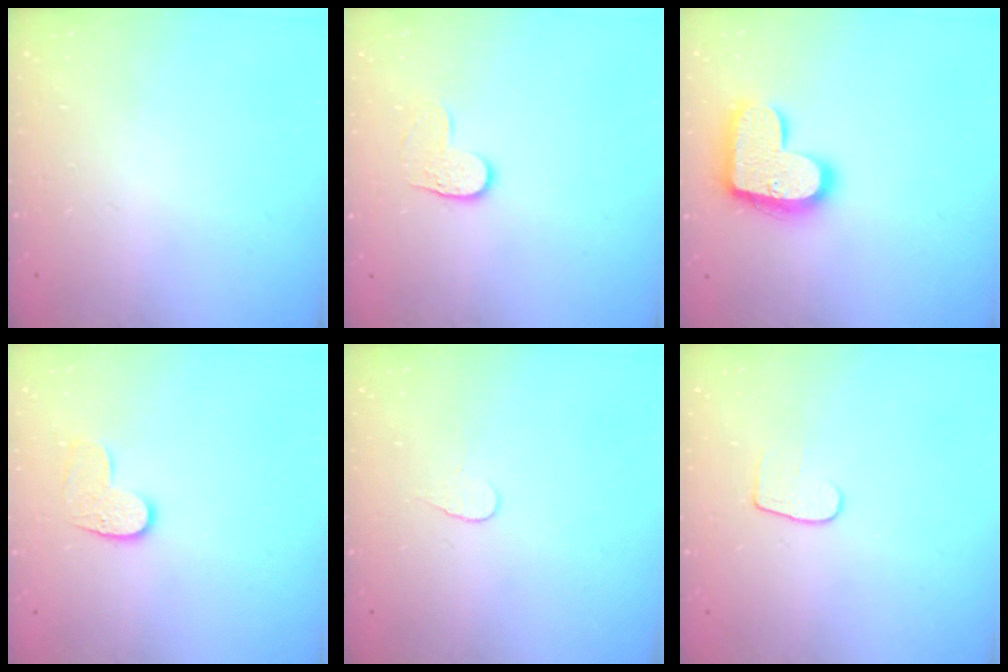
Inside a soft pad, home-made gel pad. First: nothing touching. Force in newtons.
{"total": 4.0, "press": 4.0, "slide": 0.4}
{"total": 17.1, "press": 17.1, "slide": 1.0}
{"total": 6.6, "press": 6.6, "slide": 0.3}
{"total": 3.9, "press": 3.9, "slide": 0.3}
{"total": 5.1, "press": 5.1, "slide": 0.4}